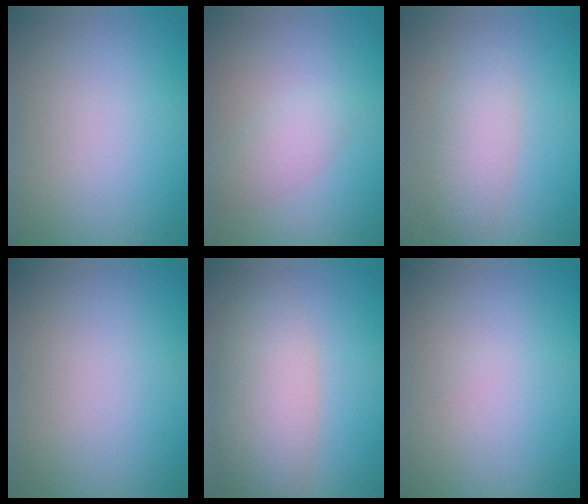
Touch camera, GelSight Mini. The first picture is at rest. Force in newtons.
{"total": 1.8, "press": 1.8, "slide": 0.0}
{"total": 2.7, "press": 2.7, "slide": 0.0}
{"total": 0.0}
{"total": 5.6, "press": 5.6, "slide": 0.3}
{"total": 0.0}